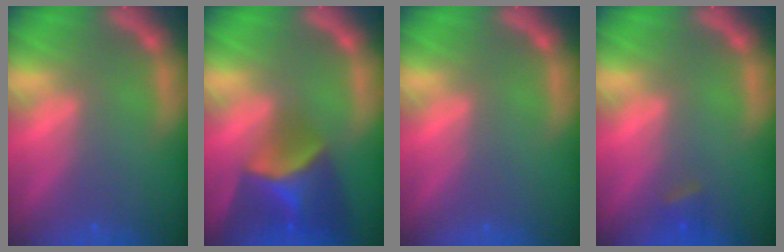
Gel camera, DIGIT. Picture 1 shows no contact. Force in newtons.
{"total": 7.9}
{"total": 0.0}
{"total": 1.4}